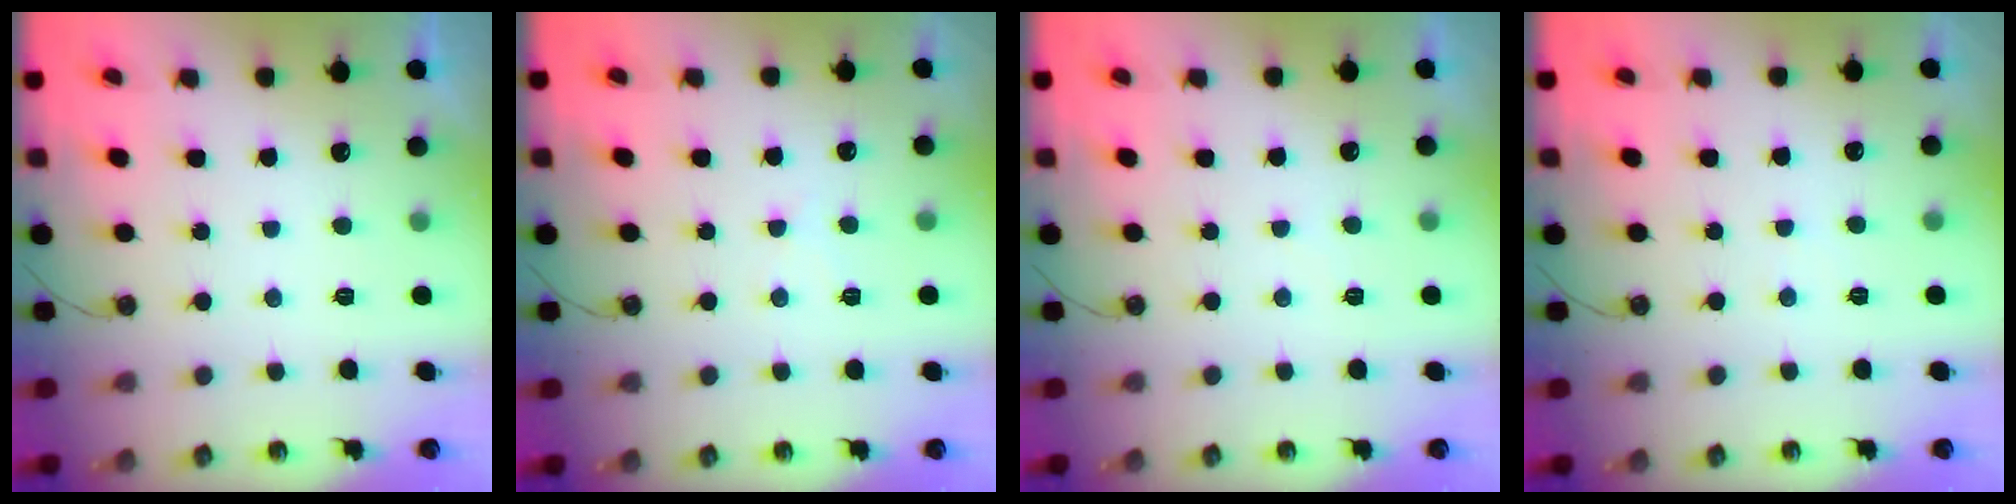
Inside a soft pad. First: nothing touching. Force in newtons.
{"total": 5.6, "press": 5.5, "slide": 1.0}
{"total": 1.8, "press": 1.8, "slide": 0.4}
{"total": 2.4, "press": 2.4, "slide": 0.4}